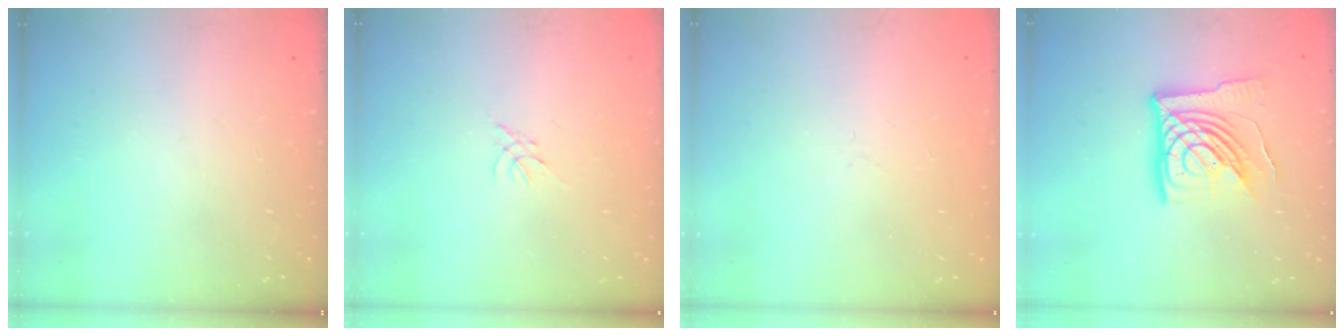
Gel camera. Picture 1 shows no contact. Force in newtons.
{"total": 0.0}
{"total": 0.9, "press": 0.9, "slide": 0.2}
{"total": 19.8, "press": 19.7, "slide": 2.5}